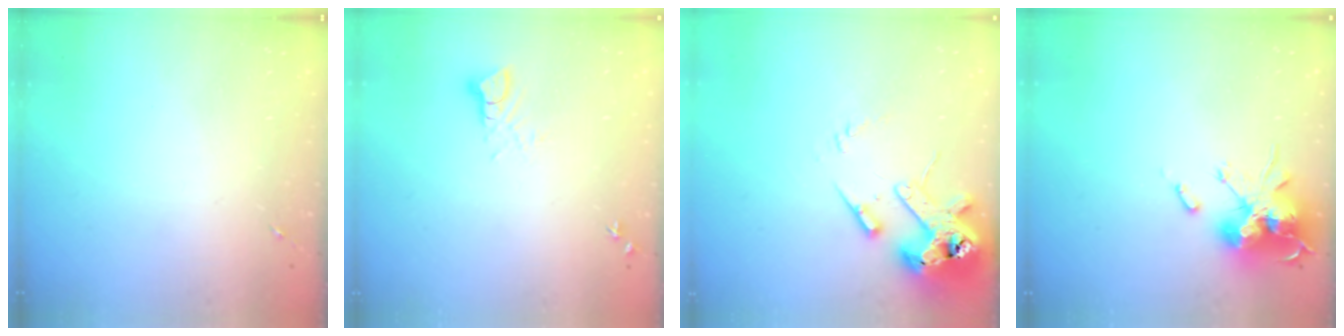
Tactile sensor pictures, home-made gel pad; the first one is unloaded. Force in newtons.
{"total": 3.5, "press": 3.5, "slide": 0.2}
{"total": 14.6, "press": 14.5, "slide": 2.0}
{"total": 18.9, "press": 18.9, "slide": 0.2}